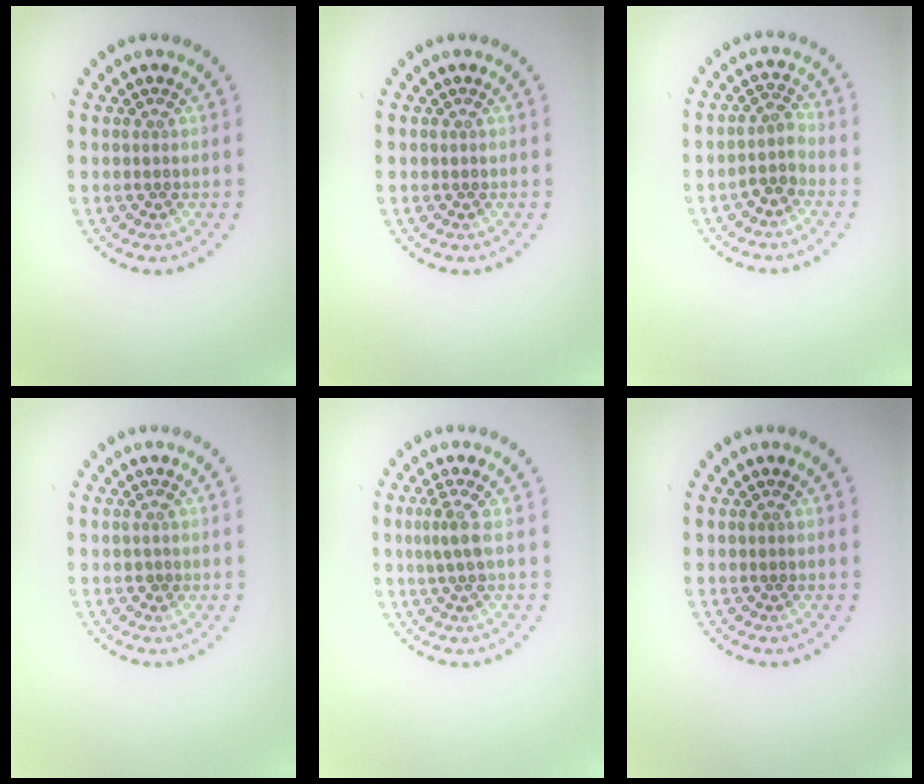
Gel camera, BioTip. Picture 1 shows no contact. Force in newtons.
{"total": 0.0}
{"total": 1.9, "press": 1.5, "slide": 1.1}
{"total": 0.7, "press": 0.7, "slide": 0.1}
{"total": 1.7, "press": 1.4, "slide": 1.0}
{"total": 0.0}